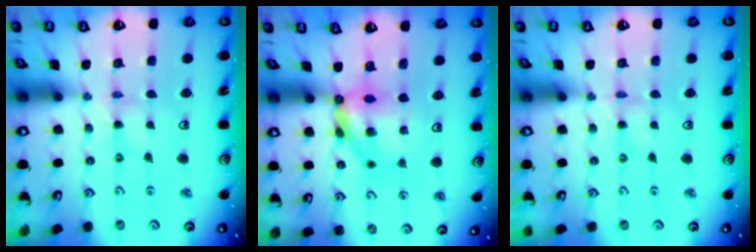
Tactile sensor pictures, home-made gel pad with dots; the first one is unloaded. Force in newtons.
{"total": 7.8, "press": 7.7, "slide": 0.6}
{"total": 0.0}